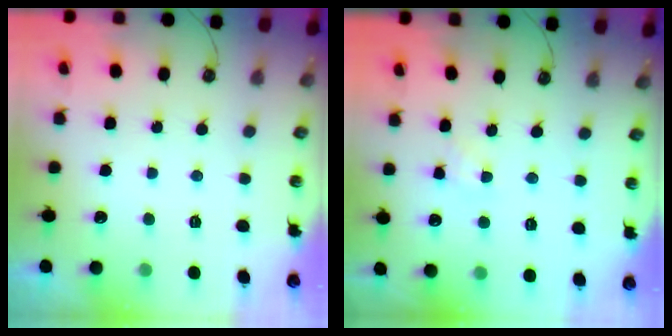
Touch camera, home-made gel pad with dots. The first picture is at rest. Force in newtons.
{"total": 2.1, "press": 2.1, "slide": 0.4}